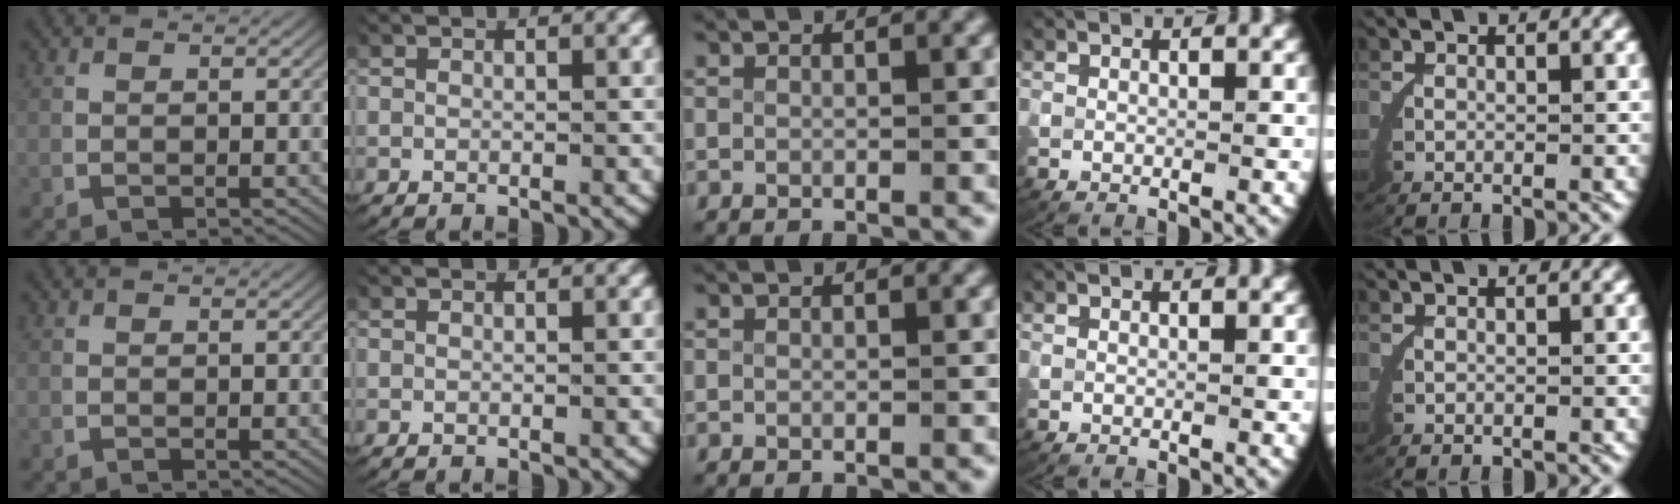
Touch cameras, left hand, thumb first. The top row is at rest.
{}